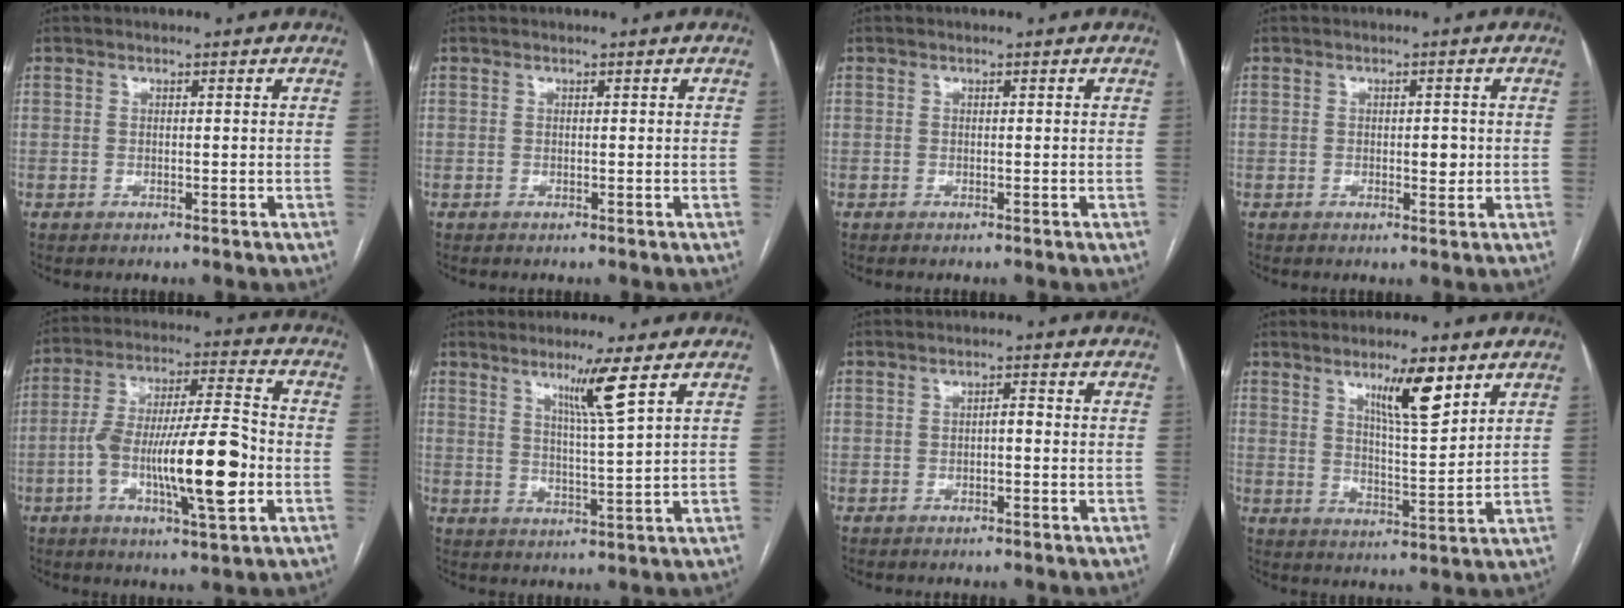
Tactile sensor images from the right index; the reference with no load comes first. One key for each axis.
{"total": 0.0}
{"total": 0.0}
{"total": 2.2, "fx": -0.2, "fy": 1.0, "fz": 1.9, "tx": -0.025, "ty": 0.002, "tz": 0.002}
{"total": 16.8, "fx": -4.3, "fy": 2.6, "fz": 16.0, "tx": -0.288, "ty": 0.008, "tz": -0.068}
{"total": 6.1, "fx": 3.4, "fy": -1.4, "fz": 4.9, "tx": -0.088, "ty": -0.015, "tz": 0.063}
{"total": 1.4, "fx": -0.4, "fy": 0.5, "fz": 1.2, "tx": -0.017, "ty": 0.005, "tz": -0.008}
{"total": 8.3, "fx": 5.0, "fy": 1.1, "fz": 6.6, "tx": -0.112, "ty": -0.008, "tz": 0.085}